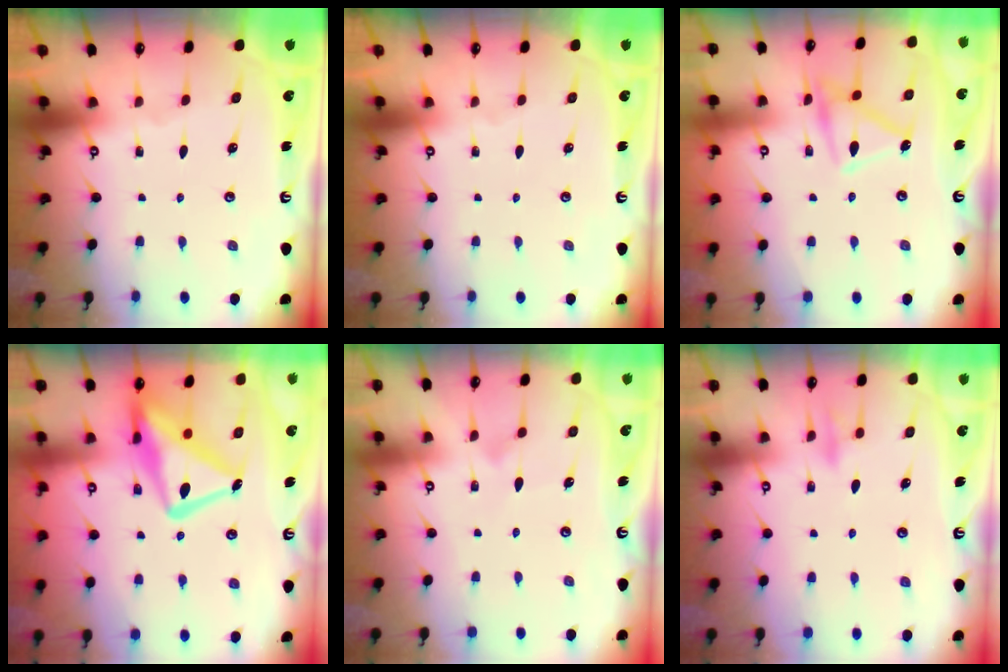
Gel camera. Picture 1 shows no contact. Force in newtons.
{"total": 0.0}
{"total": 13.1, "press": 13.1, "slide": 0.6}
{"total": 17.4, "press": 17.4, "slide": 1.8}
{"total": 7.5, "press": 7.5, "slide": 0.2}
{"total": 8.2, "press": 8.2, "slide": 0.6}